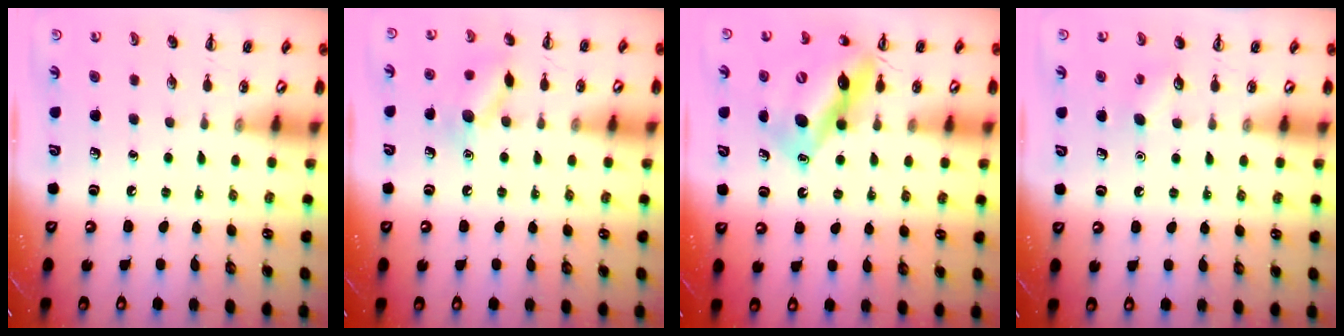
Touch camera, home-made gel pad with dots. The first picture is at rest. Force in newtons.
{"total": 9.9, "press": 9.9, "slide": 0.6}
{"total": 13.3, "press": 12.7, "slide": 4.0}
{"total": 2.9, "press": 2.8, "slide": 0.7}